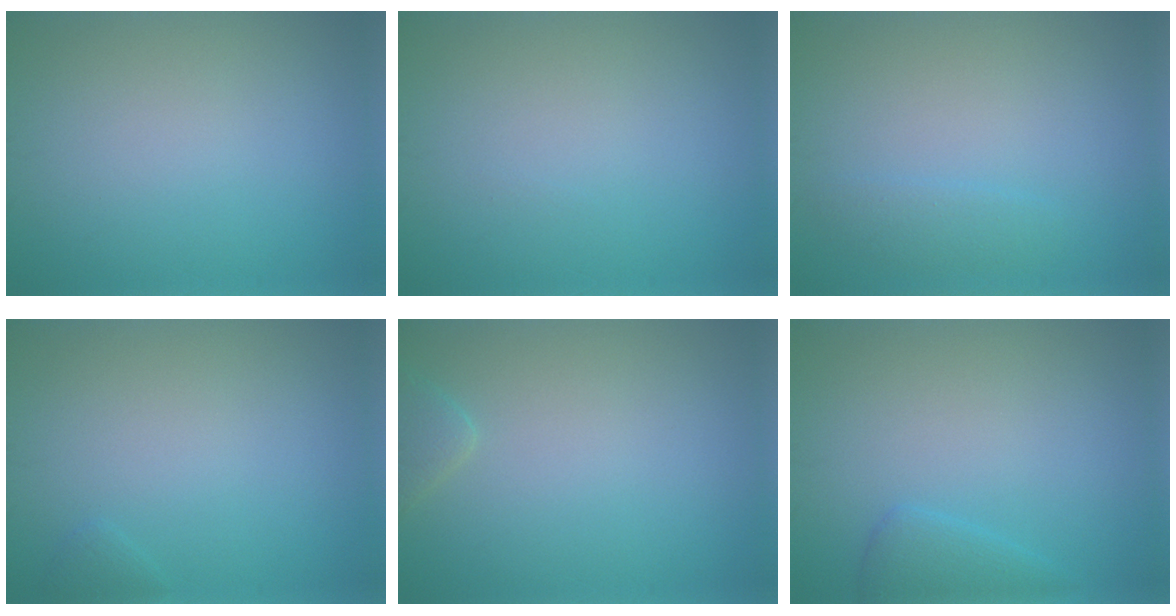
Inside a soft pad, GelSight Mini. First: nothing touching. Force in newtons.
{"total": 0.0}
{"total": 1.4, "press": 1.4, "slide": 0.0}
{"total": 0.6, "press": 0.6, "slide": 0.1}
{"total": 1.4, "press": 1.4, "slide": 0.1}
{"total": 2.0, "press": 2.0, "slide": 0.2}